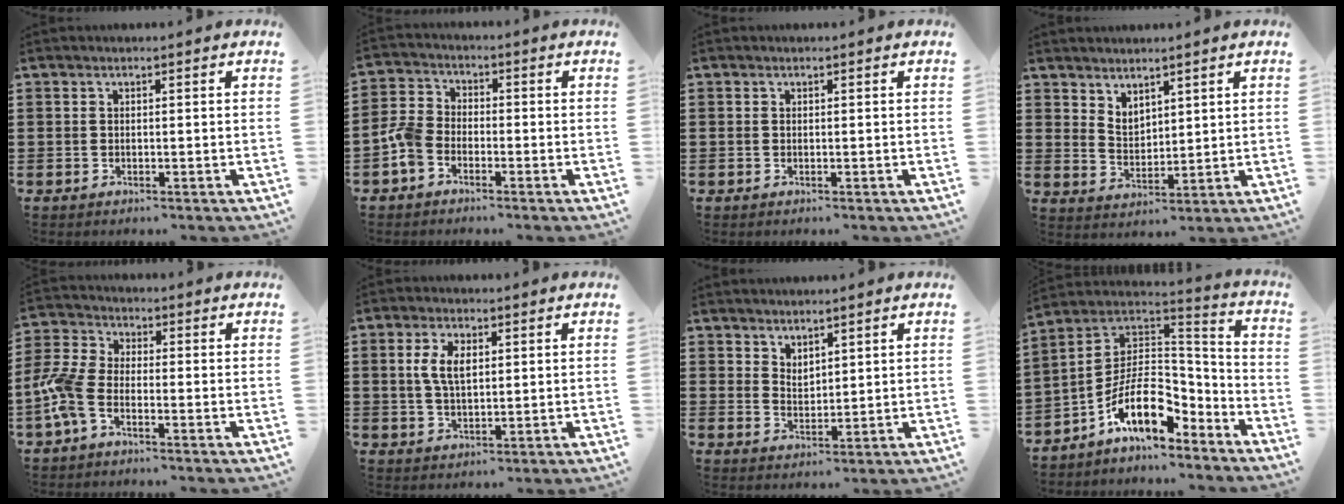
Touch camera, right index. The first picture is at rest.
{"total": 4.6, "force": [-2.9, 2.8, 2.2], "torque": [-0.076, -0.002, -0.067]}
{"total": 0.0}
{"total": 3.4, "force": [3.1, 1.5, 0.2], "torque": [-0.014, -0.003, 0.059]}
{"total": 5.8, "force": [-3.3, 2.5, 4.1], "torque": [-0.130, -0.016, -0.075]}
{"total": 5.0, "force": [1.1, 2.5, 4.2], "torque": [-0.095, 0.008, 0.016]}
{"total": 2.6, "force": [2.5, 0.8, -0.2], "torque": [-0.002, -0.002, 0.049]}
{"total": 10.9, "force": [-5.5, 5.2, 7.8], "torque": [-0.154, -0.006, -0.106]}